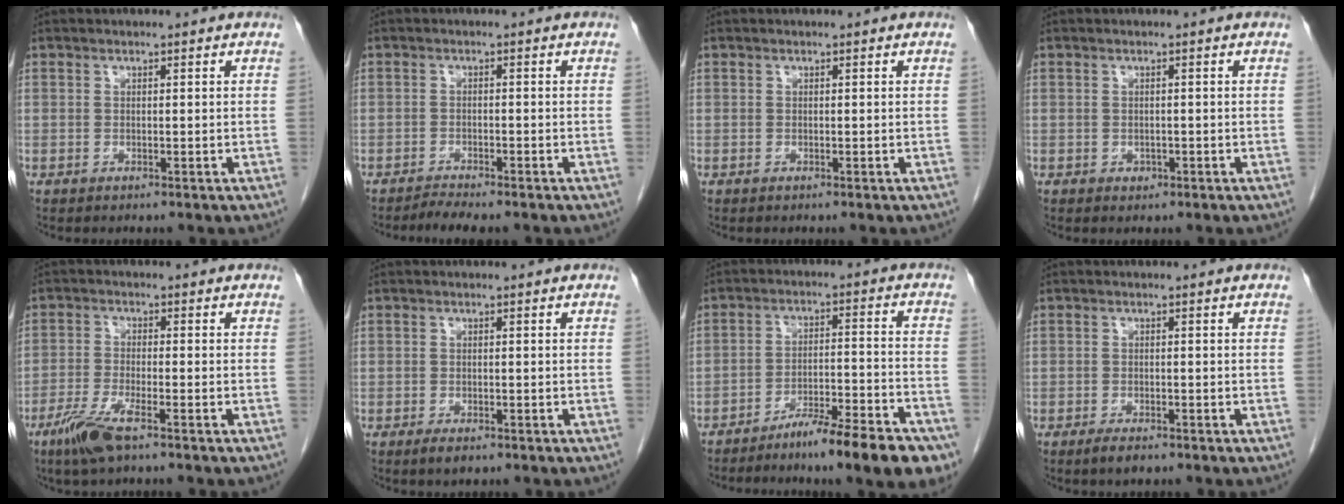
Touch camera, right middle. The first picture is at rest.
{"total": 3.2, "force": [-2.8, 0.0, 1.4], "torque": [-0.022, -0.007, -0.044]}
{"total": 0.0}
{"total": 0.8, "force": [-0.3, 0.6, 0.3], "torque": [-0.004, 0.001, -0.001]}
{"total": 5.7, "force": [-3.7, 0.7, 4.3], "torque": [-0.097, -0.011, -0.073]}
{"total": 1.9, "force": [-1.2, 0.7, 1.3], "torque": [-0.023, -0.003, -0.016]}
{"total": 13.8, "force": [-10.3, 1.0, 9.1], "torque": [-0.105, 0.009, -0.157]}
{"total": 2.2, "force": [-1.6, 0.7, 1.4], "torque": [-0.028, -0.004, -0.024]}